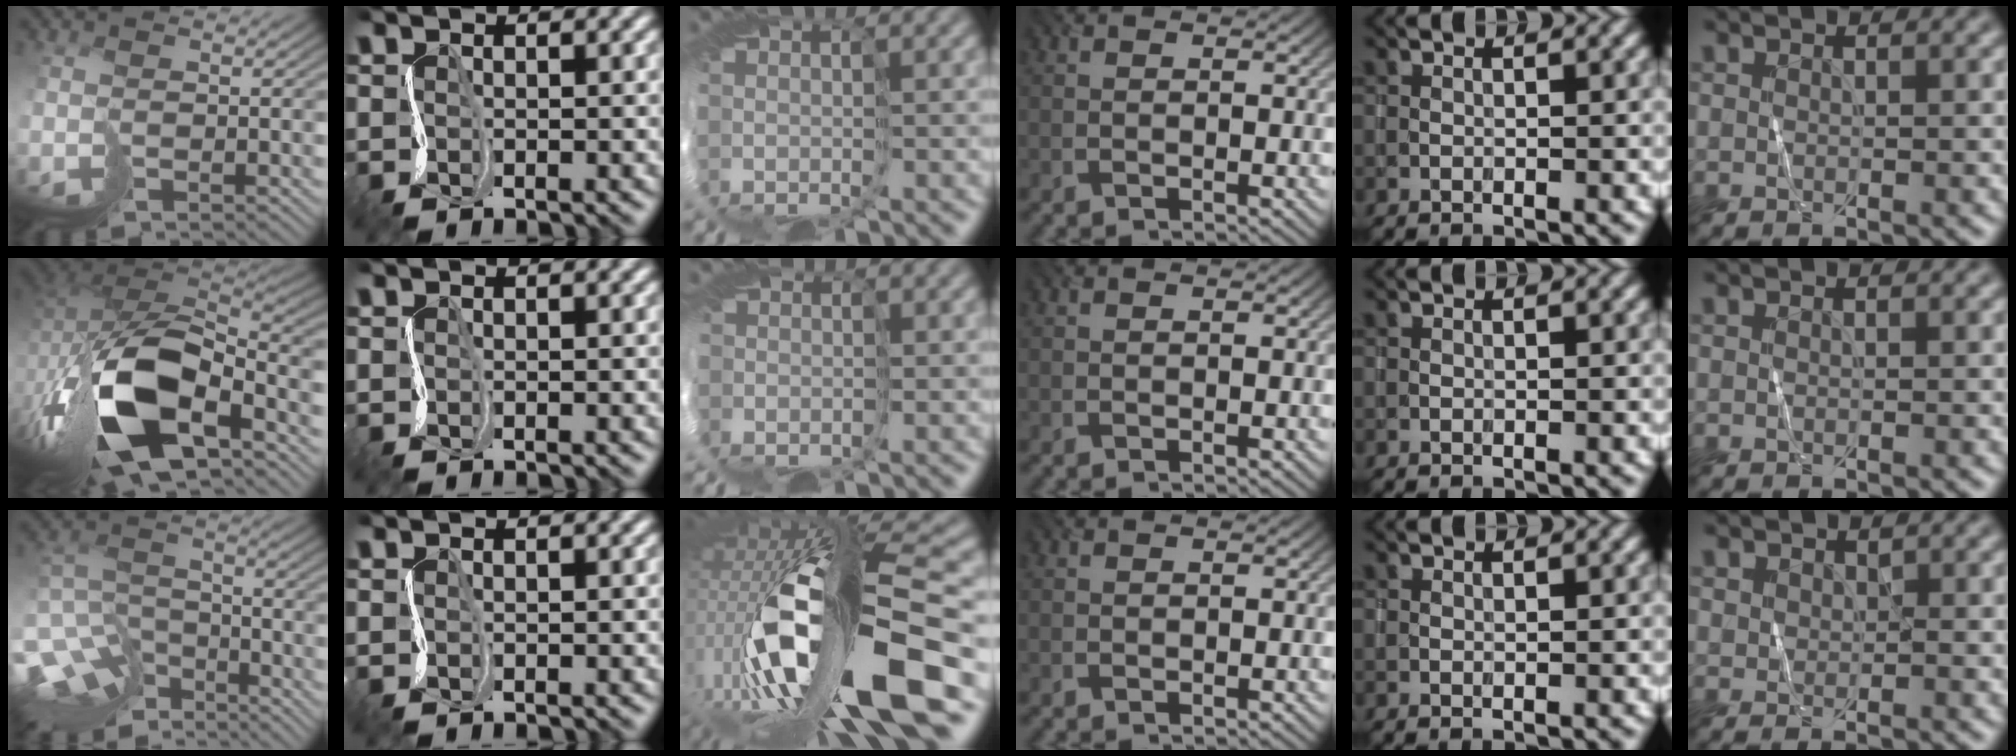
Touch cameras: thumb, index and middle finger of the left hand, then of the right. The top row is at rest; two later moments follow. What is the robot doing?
{"motion": "cut", "object": "tape"}